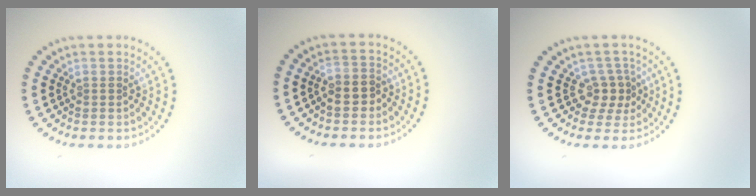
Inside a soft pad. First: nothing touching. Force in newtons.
{"total": 1.5, "press": 1.3, "slide": 0.6}
{"total": 2.2, "press": 1.7, "slide": 1.4}